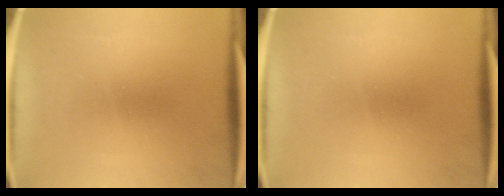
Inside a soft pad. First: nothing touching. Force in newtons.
{"total": 0.0}